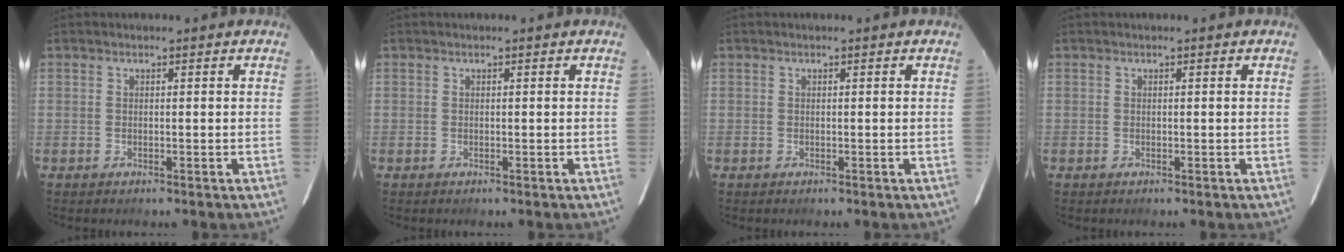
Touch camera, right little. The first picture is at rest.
{"total": 0.0}
{"total": 0.0}
{"total": 0.0}